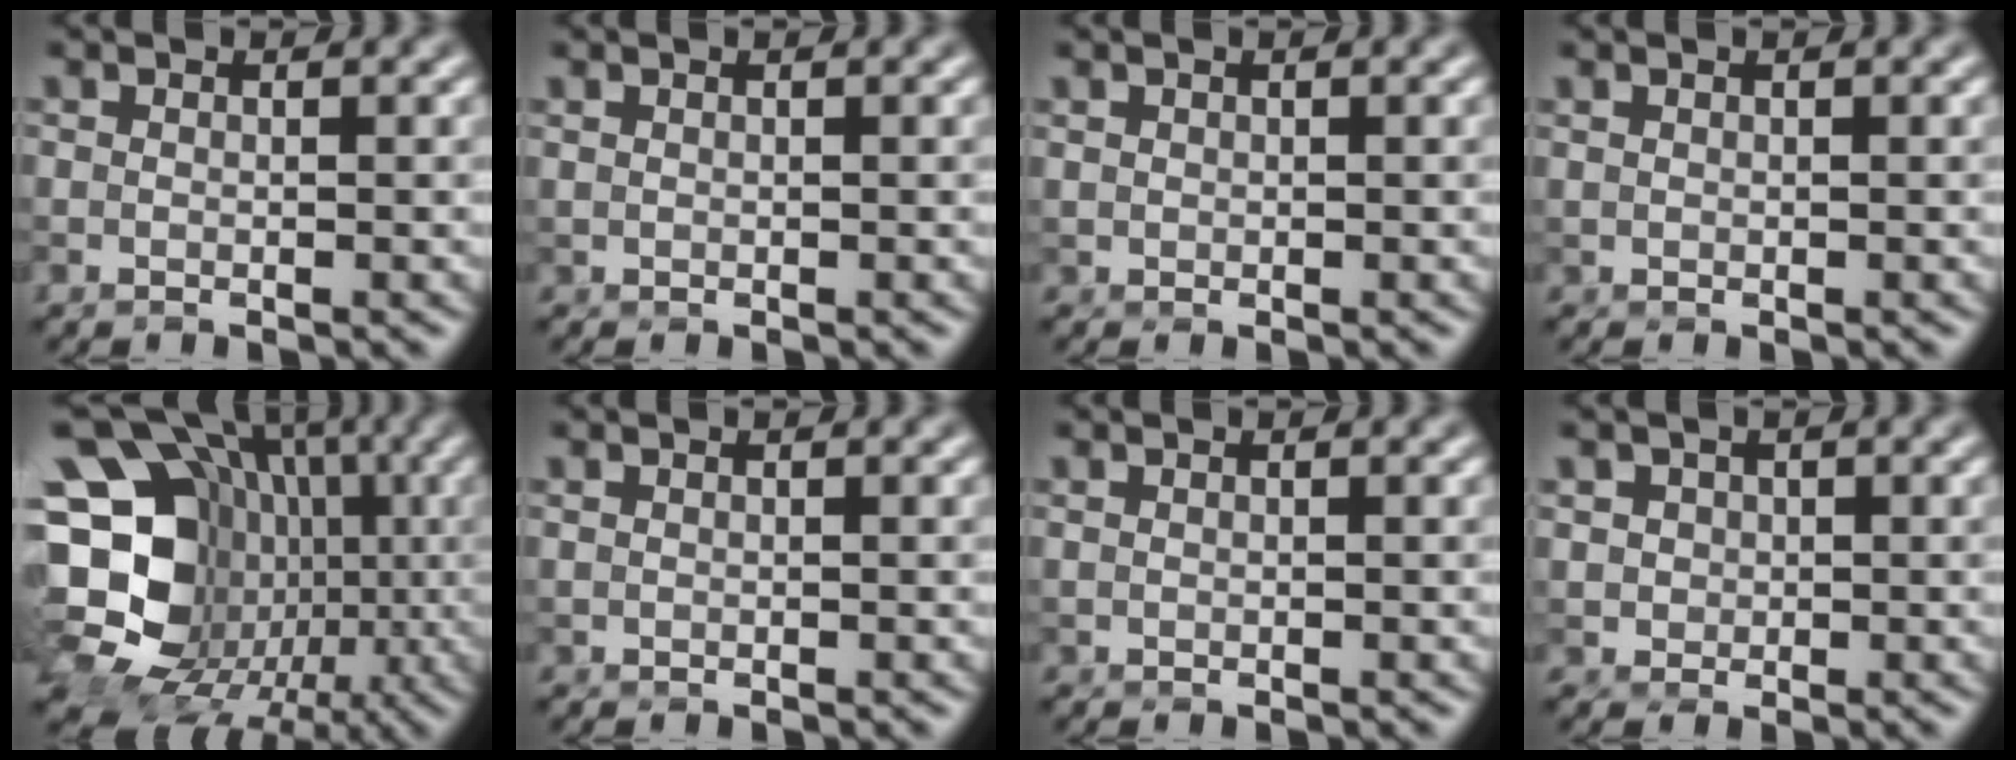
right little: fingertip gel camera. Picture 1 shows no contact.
{"total": 0.0}
{"total": 0.6, "force": [0.3, 0.5, 0.0], "torque": [0.003, -0.003, 0.011]}
{"total": 0.0}
{"total": 22.9, "force": [-1.4, 20.1, 10.9], "torque": [-0.192, 0.023, -0.069]}
{"total": 0.0}
{"total": 0.0}
{"total": 2.0, "force": [0.6, 1.8, 0.5], "torque": [-0.008, 0.002, 0.026]}